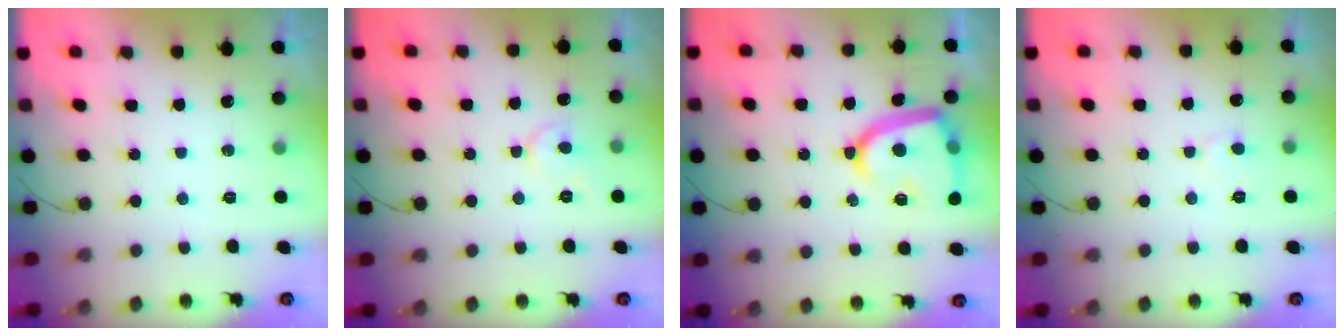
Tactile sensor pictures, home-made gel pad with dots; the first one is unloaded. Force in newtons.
{"total": 5.7, "press": 5.6, "slide": 0.6}
{"total": 16.1, "press": 16.1, "slide": 1.6}
{"total": 3.7, "press": 3.7, "slide": 0.4}